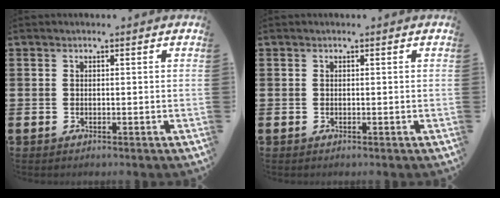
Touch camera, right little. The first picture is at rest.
{"total": 0.0}